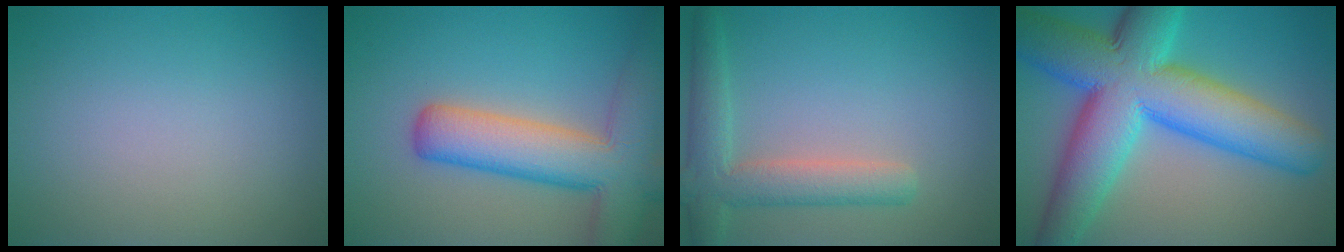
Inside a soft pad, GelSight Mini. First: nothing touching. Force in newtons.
{"total": 9.4, "press": 9.4, "slide": 0.6}
{"total": 4.6, "press": 4.6, "slide": 0.5}
{"total": 14.3, "press": 14.3, "slide": 0.2}